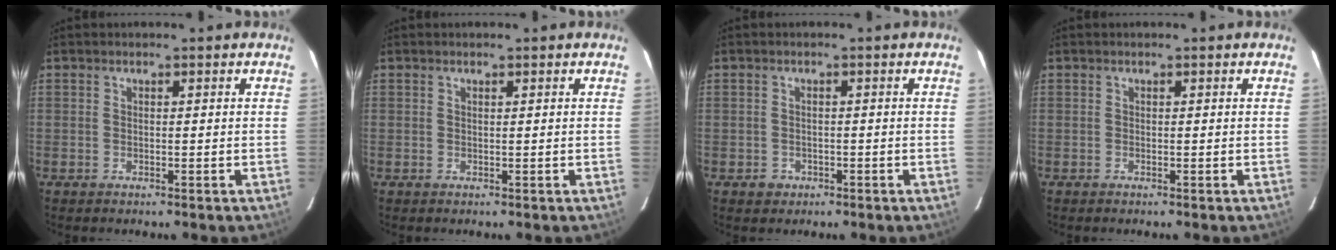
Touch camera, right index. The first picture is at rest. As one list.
[{"total": 0.0}, {"total": 2.2, "force": [-0.9, 2.0, 0.4], "torque": [-0.008, 0.003, -0.009]}, {"total": 0.0}]